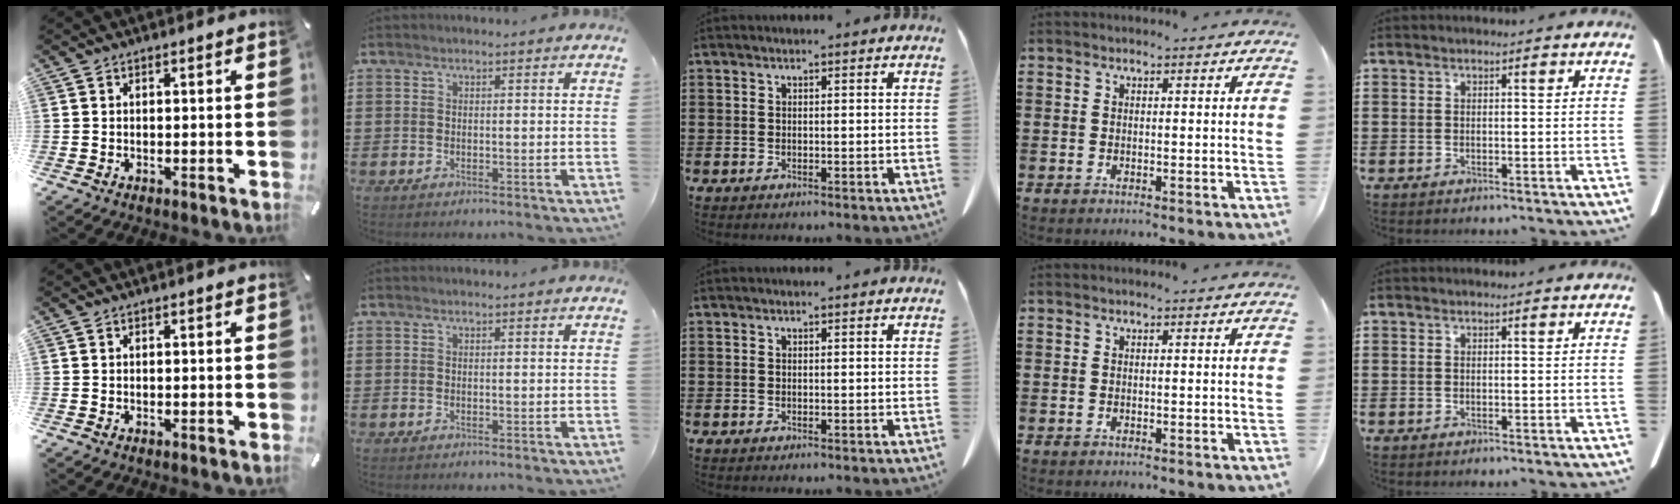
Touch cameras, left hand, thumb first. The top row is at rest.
{}